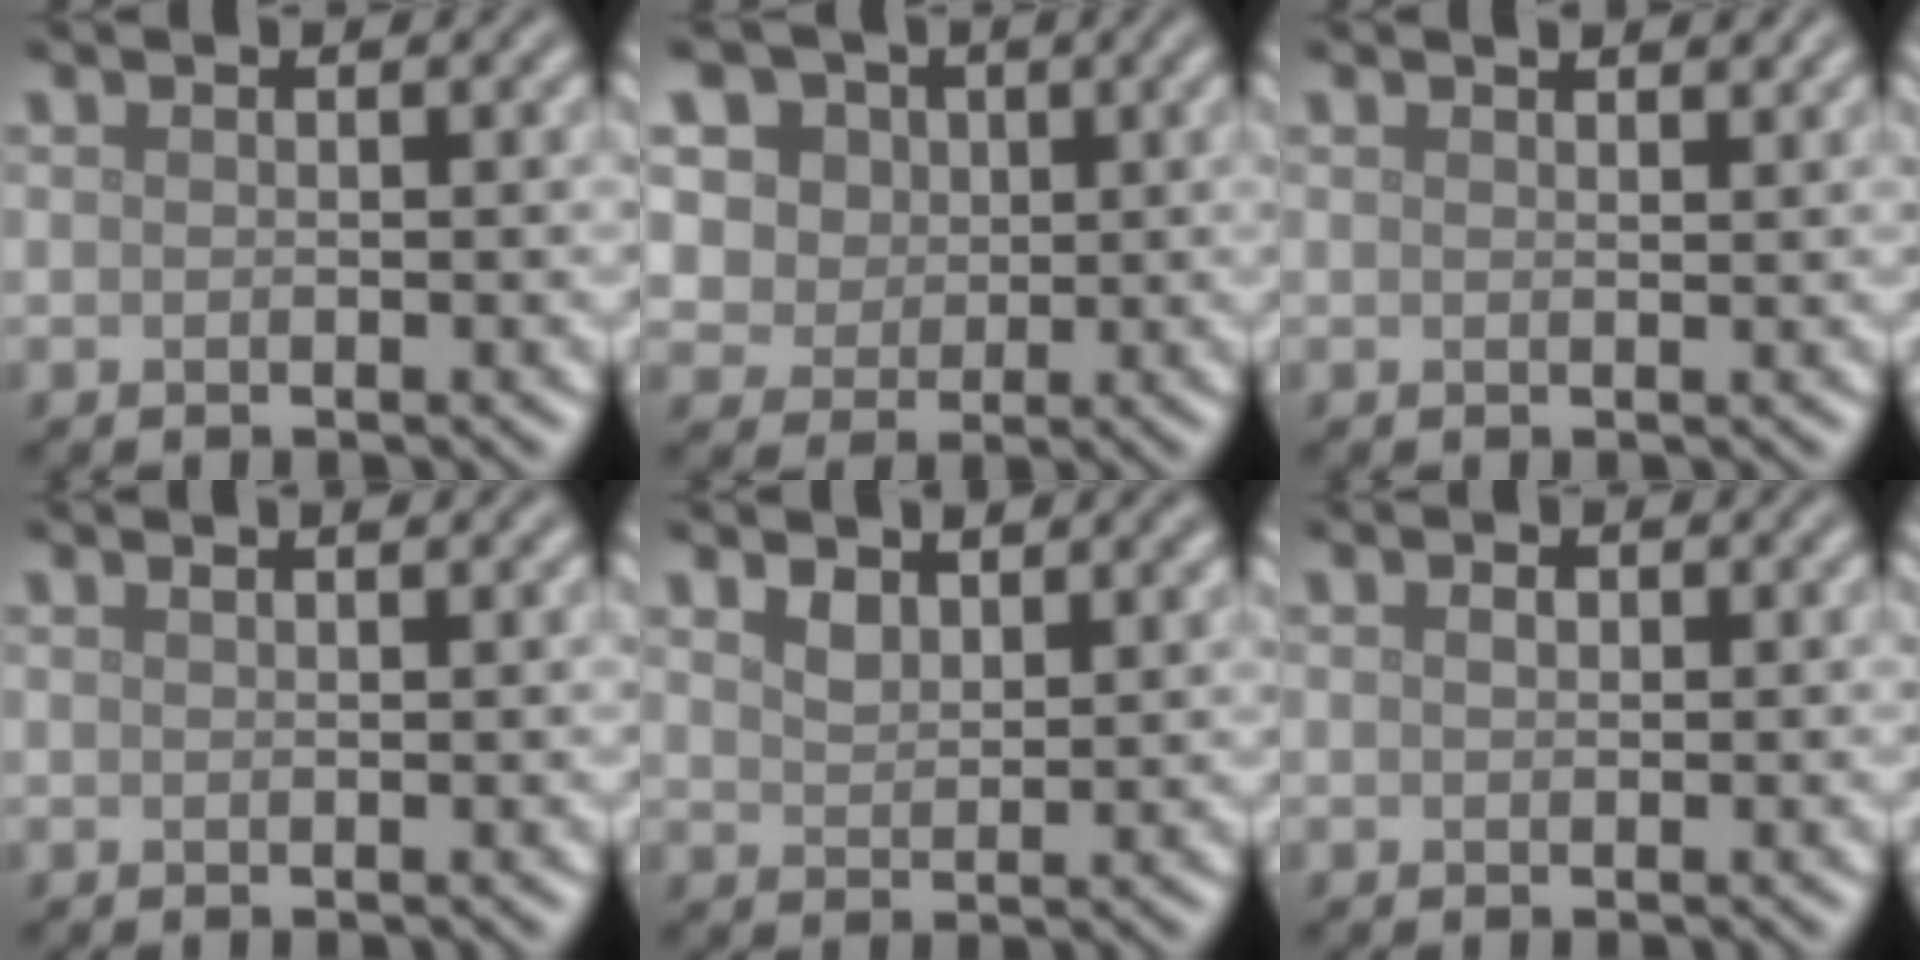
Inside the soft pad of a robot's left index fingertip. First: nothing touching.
{"total": 8.6, "force": [4.2, 6.4, 3.9], "torque": [-0.072, 0.010, 0.048]}
{"total": 1.3, "force": [1.1, 0.2, 0.6], "torque": [-0.010, -0.002, 0.015]}
{"total": 1.0, "force": [0.8, 0.3, 0.6], "torque": [-0.008, 0.002, 0.008]}
{"total": 2.4, "force": [1.8, 1.2, 1.1], "torque": [-0.027, 0.000, 0.036]}
{"total": 0.8, "force": [0.3, 0.5, 0.5], "torque": [-0.011, 0.001, 0.003]}